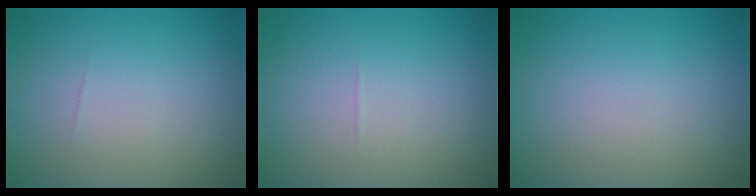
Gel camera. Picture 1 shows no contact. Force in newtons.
{"total": 0.0}
{"total": 0.0}